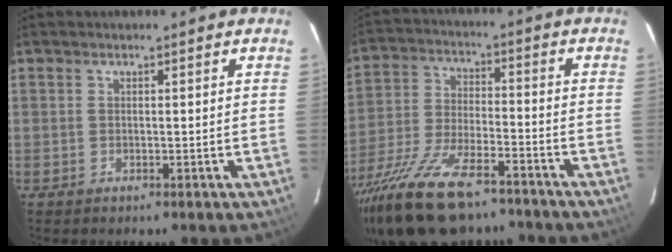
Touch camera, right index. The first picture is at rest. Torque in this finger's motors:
{"motor_torque": [1.42, -0.72, 1.05, 0.21]}